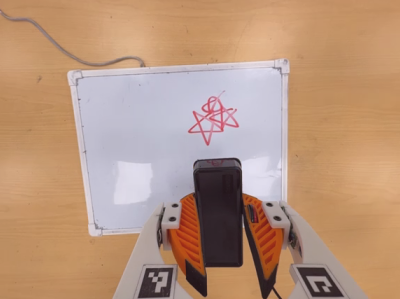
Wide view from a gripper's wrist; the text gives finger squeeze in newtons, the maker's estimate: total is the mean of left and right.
{"total": 9.7, "left": 8.4, "right": 11.1}